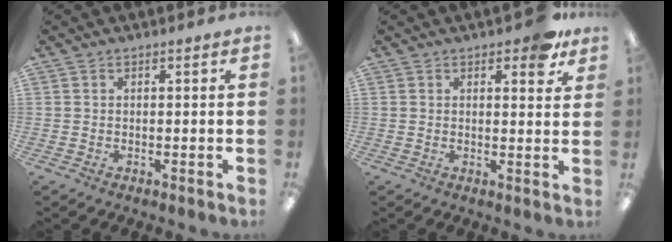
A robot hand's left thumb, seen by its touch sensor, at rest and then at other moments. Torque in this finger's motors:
{"motor_torque": [0.71, 0.40, 0.66, -0.54, 0.03]}